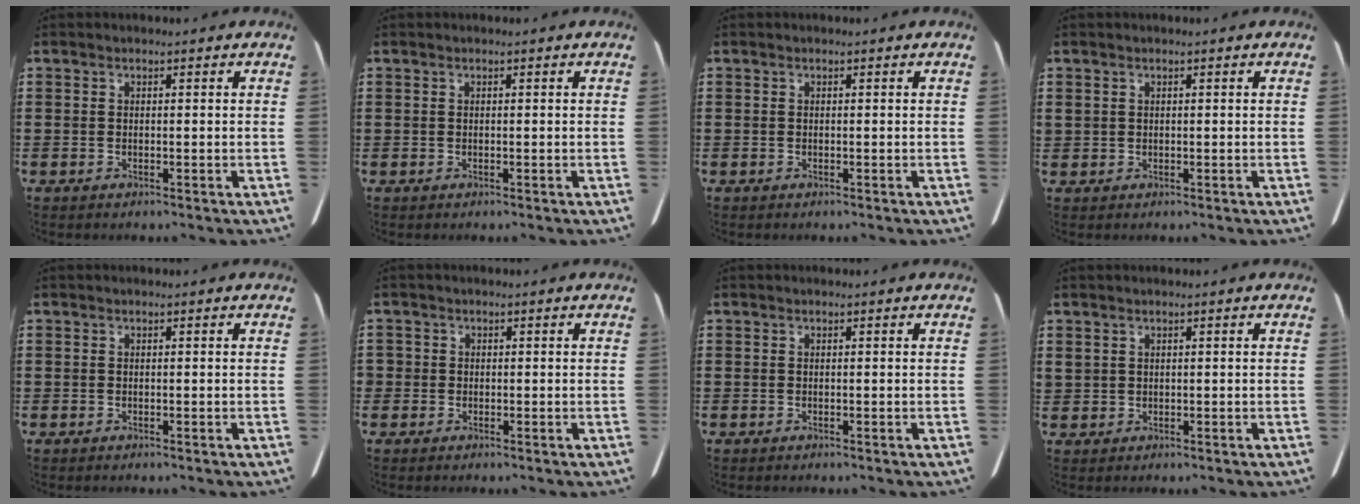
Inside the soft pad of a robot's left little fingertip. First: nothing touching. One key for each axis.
{"total": 0.0}
{"total": 0.0}
{"total": 0.8, "fx": 0.5, "fy": 0.5, "fz": 0.2, "tx": -0.005, "ty": 0.005, "tz": 0.009}
{"total": 0.0}
{"total": 1.1, "fx": 0.1, "fy": 1.1, "fz": 0.2, "tx": -0.008, "ty": 0.008, "tz": -0.001}
{"total": 0.0}
{"total": 1.2, "fx": 0.9, "fy": 0.7, "fz": 0.3, "tx": -0.008, "ty": 0.005, "tz": 0.016}